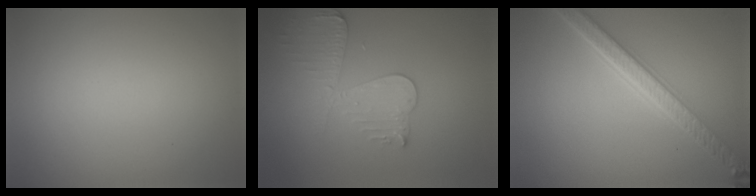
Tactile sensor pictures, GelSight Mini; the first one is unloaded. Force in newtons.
{"total": 3.5, "press": 3.5, "slide": 0.3}
{"total": 4.9, "press": 3.8, "slide": 3.1}